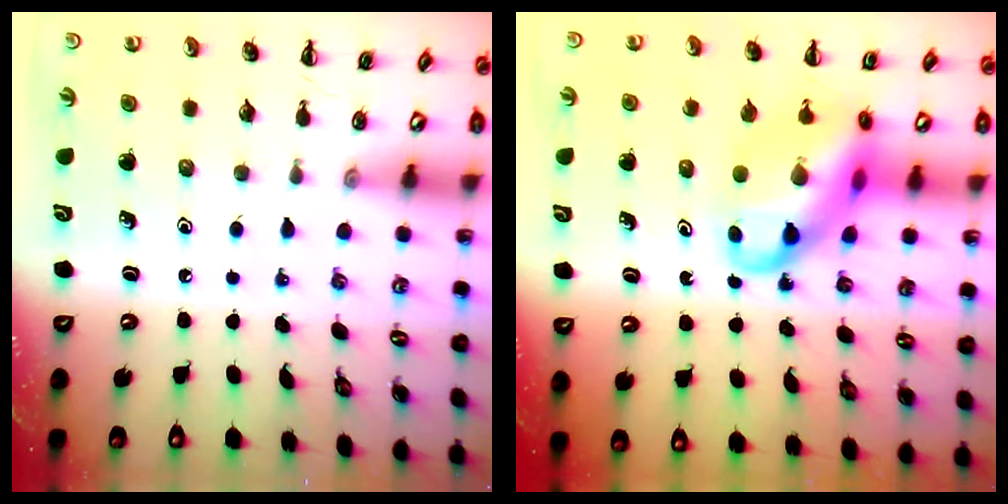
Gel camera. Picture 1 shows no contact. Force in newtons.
{"total": 15.9, "press": 15.4, "slide": 3.8}